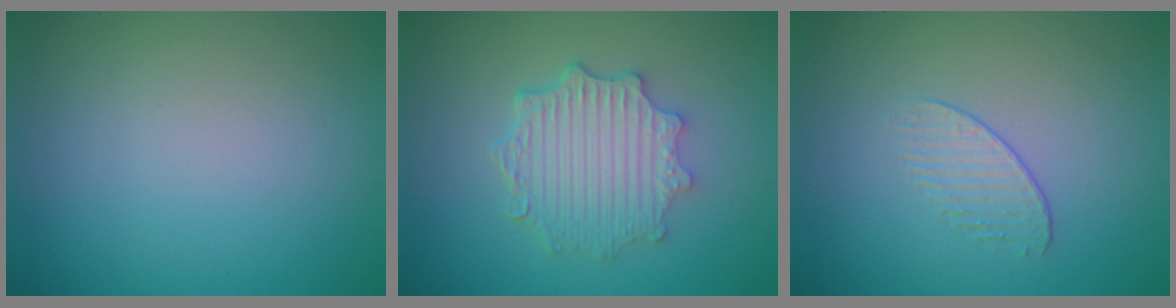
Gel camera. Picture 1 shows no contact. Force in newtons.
{"total": 4.5, "press": 3.7, "slide": 2.7}
{"total": 1.2, "press": 0.6, "slide": 1.0}